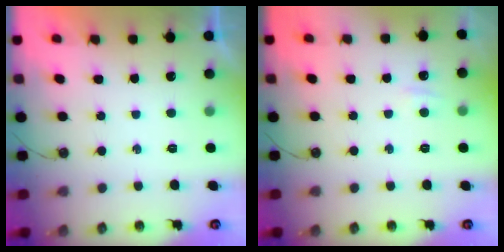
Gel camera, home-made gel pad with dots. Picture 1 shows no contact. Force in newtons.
{"total": 3.6, "press": 3.6, "slide": 0.5}